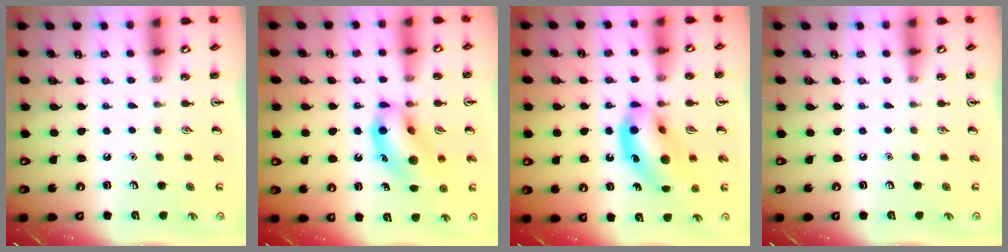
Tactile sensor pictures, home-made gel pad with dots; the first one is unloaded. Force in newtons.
{"total": 14.3, "press": 14.1, "slide": 2.8}
{"total": 14.2, "press": 13.5, "slide": 4.2}
{"total": 0.0}